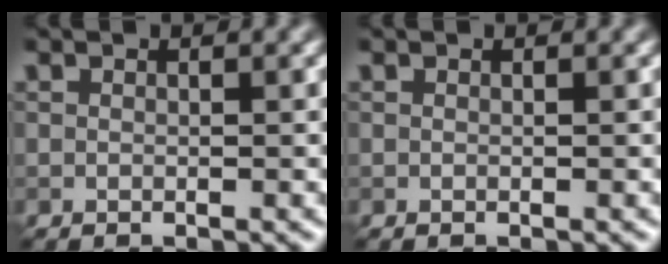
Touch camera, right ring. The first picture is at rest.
{"total": 0.0}